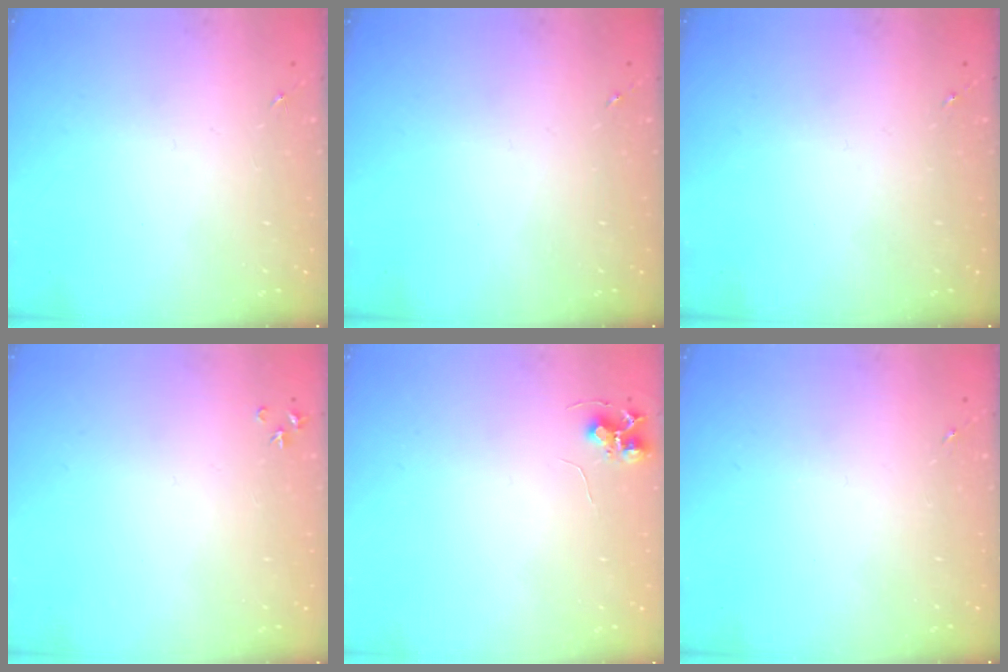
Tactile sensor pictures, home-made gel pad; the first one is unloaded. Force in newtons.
{"total": 0.0}
{"total": 0.0}
{"total": 3.2, "press": 3.2, "slide": 0.4}
{"total": 6.9, "press": 6.9, "slide": 0.7}
{"total": 0.0}